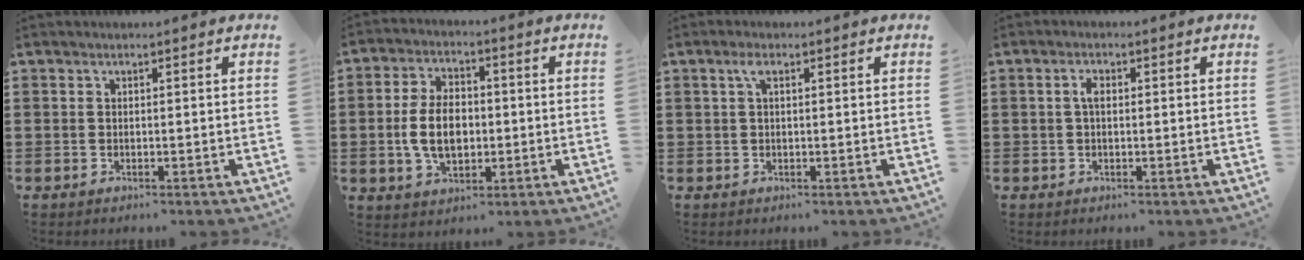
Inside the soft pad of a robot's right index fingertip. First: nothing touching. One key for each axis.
{"total": 8.0, "fx": -0.7, "fy": 5.0, "fz": 6.2, "tx": -0.128, "ty": 0.005, "tz": -0.017}
{"total": 1.9, "fx": 0.7, "fy": 0.7, "fz": 1.6, "tx": -0.036, "ty": 0.006, "tz": 0.010}
{"total": 2.0, "fx": 0.2, "fy": 0.9, "fz": 1.7, "tx": -0.036, "ty": 0.005, "tz": 0.002}